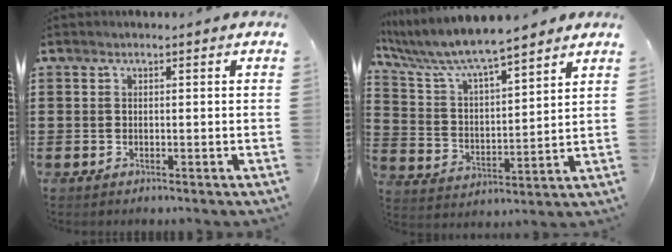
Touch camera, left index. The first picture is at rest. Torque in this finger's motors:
{"motor_torque": [2.14, 0.00, 1.05, 0.21]}